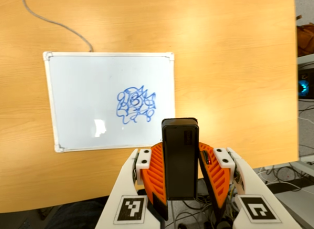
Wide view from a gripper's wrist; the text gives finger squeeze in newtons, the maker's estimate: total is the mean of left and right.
{"total": 5.1, "left": 4.8, "right": 5.3}